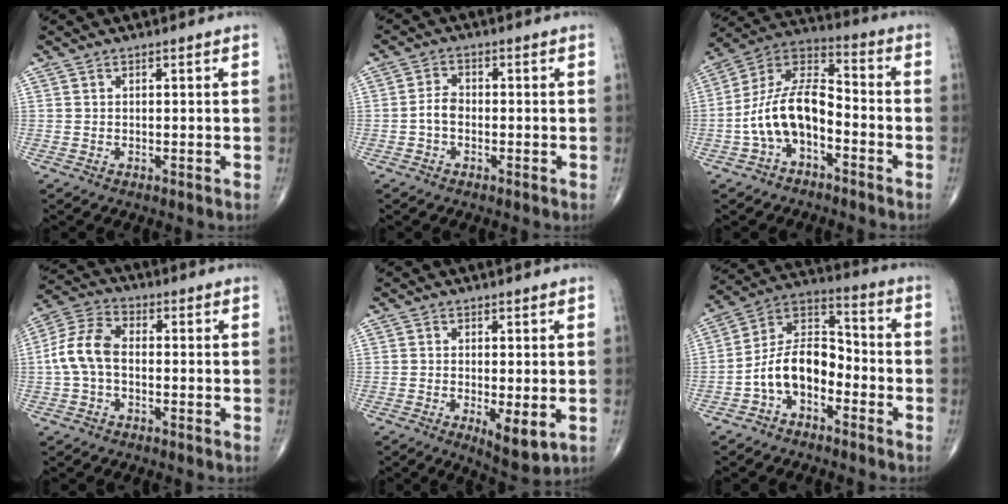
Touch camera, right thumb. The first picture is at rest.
{"total": 2.9, "force": [-0.9, 1.8, 2.1], "torque": [-0.036, 0.012, -0.024]}
{"total": 13.3, "force": [-4.1, 7.2, 10.4], "torque": [-0.190, 0.061, -0.085]}
{"total": 8.5, "force": [-0.8, 5.3, 6.7], "torque": [-0.138, 0.027, -0.026]}
{"total": 5.9, "force": [-1.3, 2.0, 5.4], "torque": [-0.084, -0.019, -0.016]}
{"total": 11.4, "force": [-4.4, 6.9, 8.0], "torque": [-0.128, 0.065, -0.093]}